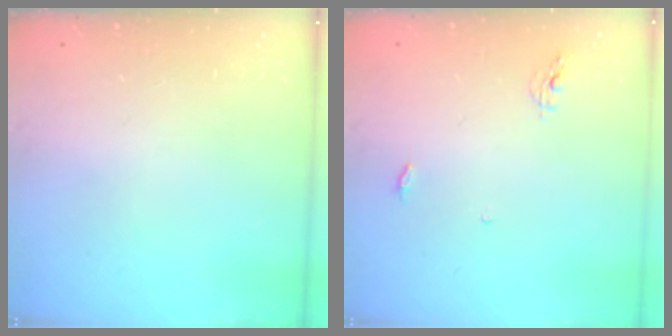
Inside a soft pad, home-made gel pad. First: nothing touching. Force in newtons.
{"total": 4.2, "press": 4.2, "slide": 0.4}